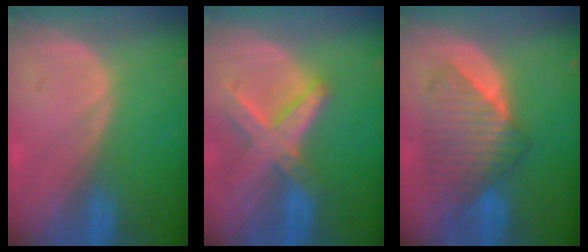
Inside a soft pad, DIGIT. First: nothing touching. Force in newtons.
{"total": 8.2, "press": 7.1, "slide": 4.3}
{"total": 8.0, "press": 7.9, "slide": 1.4}